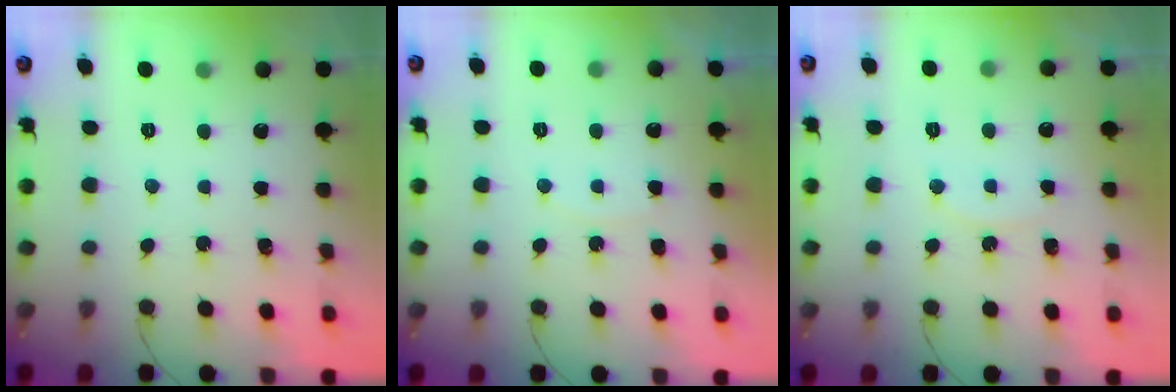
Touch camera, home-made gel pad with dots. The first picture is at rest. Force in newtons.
{"total": 4.7, "press": 4.7, "slide": 0.4}
{"total": 6.0, "press": 6.0, "slide": 0.5}